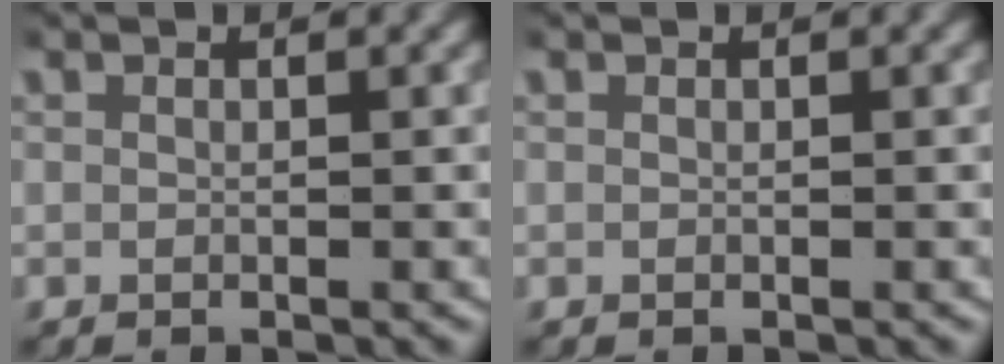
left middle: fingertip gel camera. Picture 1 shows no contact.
{"total": 0.0}